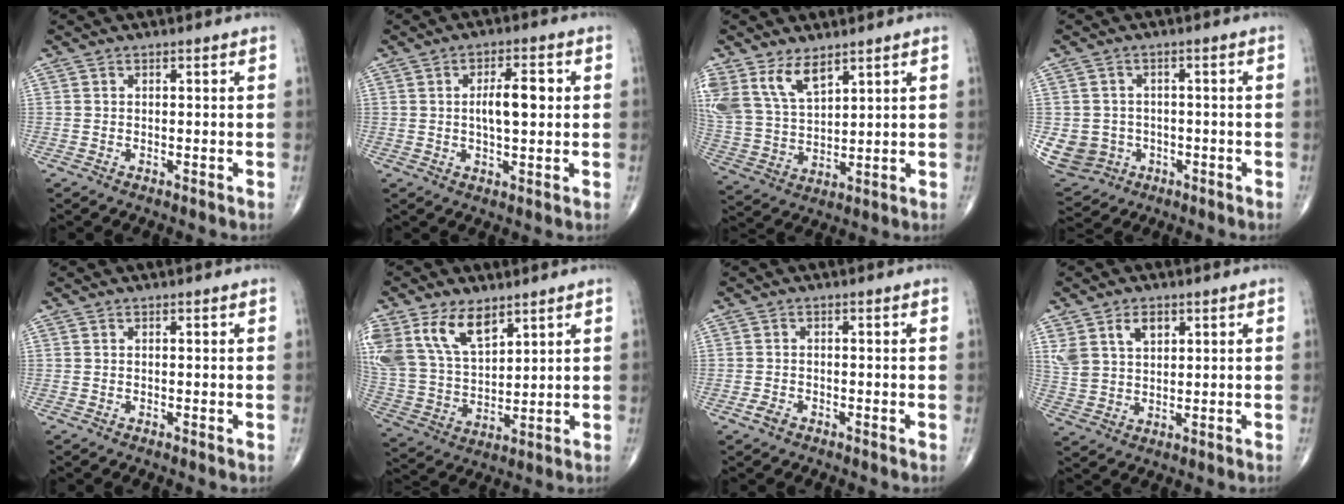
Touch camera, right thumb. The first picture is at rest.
{"total": 7.0, "force": [0.8, 2.8, 6.4], "torque": [-0.099, 0.004, 0.013]}
{"total": 11.1, "force": [7.0, 5.5, 6.6], "torque": [-0.121, -0.025, 0.156]}
{"total": 8.6, "force": [-1.9, 8.0, 2.5], "torque": [-0.051, 0.012, -0.018]}
{"total": 0.0}
{"total": 15.8, "force": [8.8, 8.9, 9.7], "torque": [-0.182, -0.025, 0.183]}
{"total": 1.7, "force": [-0.9, 1.0, 1.0], "torque": [-0.020, 0.001, -0.020]}
{"total": 7.3, "force": [3.5, 4.6, 4.4], "torque": [-0.073, -0.010, 0.075]}